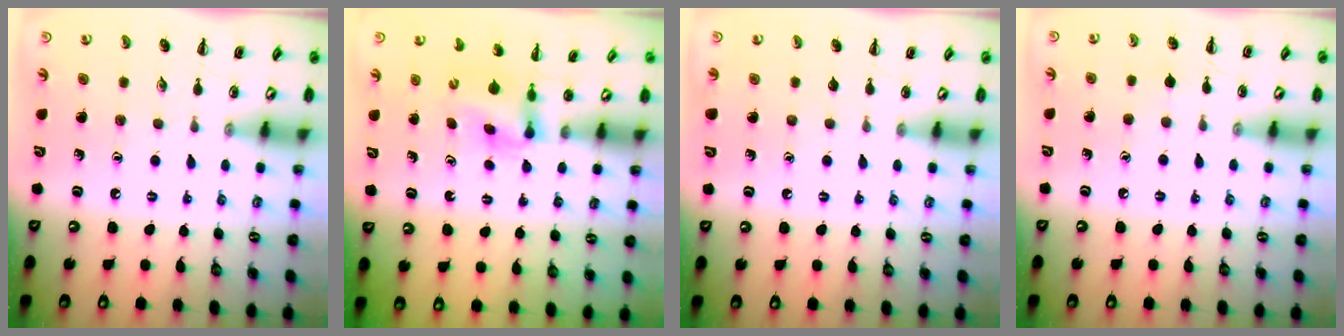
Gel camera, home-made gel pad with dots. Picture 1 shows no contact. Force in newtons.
{"total": 2.9, "press": 2.6, "slide": 1.2}
{"total": 0.0}
{"total": 4.0, "press": 3.7, "slide": 1.6}